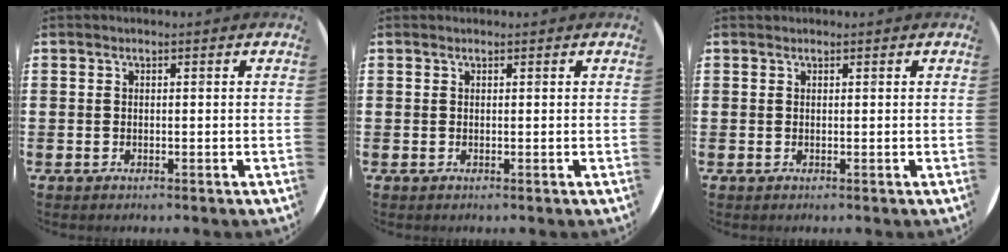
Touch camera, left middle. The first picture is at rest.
{"total": 0.0}
{"total": 0.0}